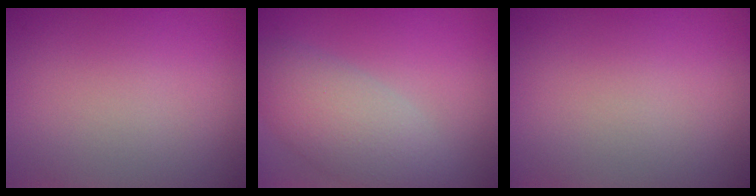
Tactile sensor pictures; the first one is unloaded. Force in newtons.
{"total": 5.5, "press": 5.5, "slide": 0.6}
{"total": 0.0}